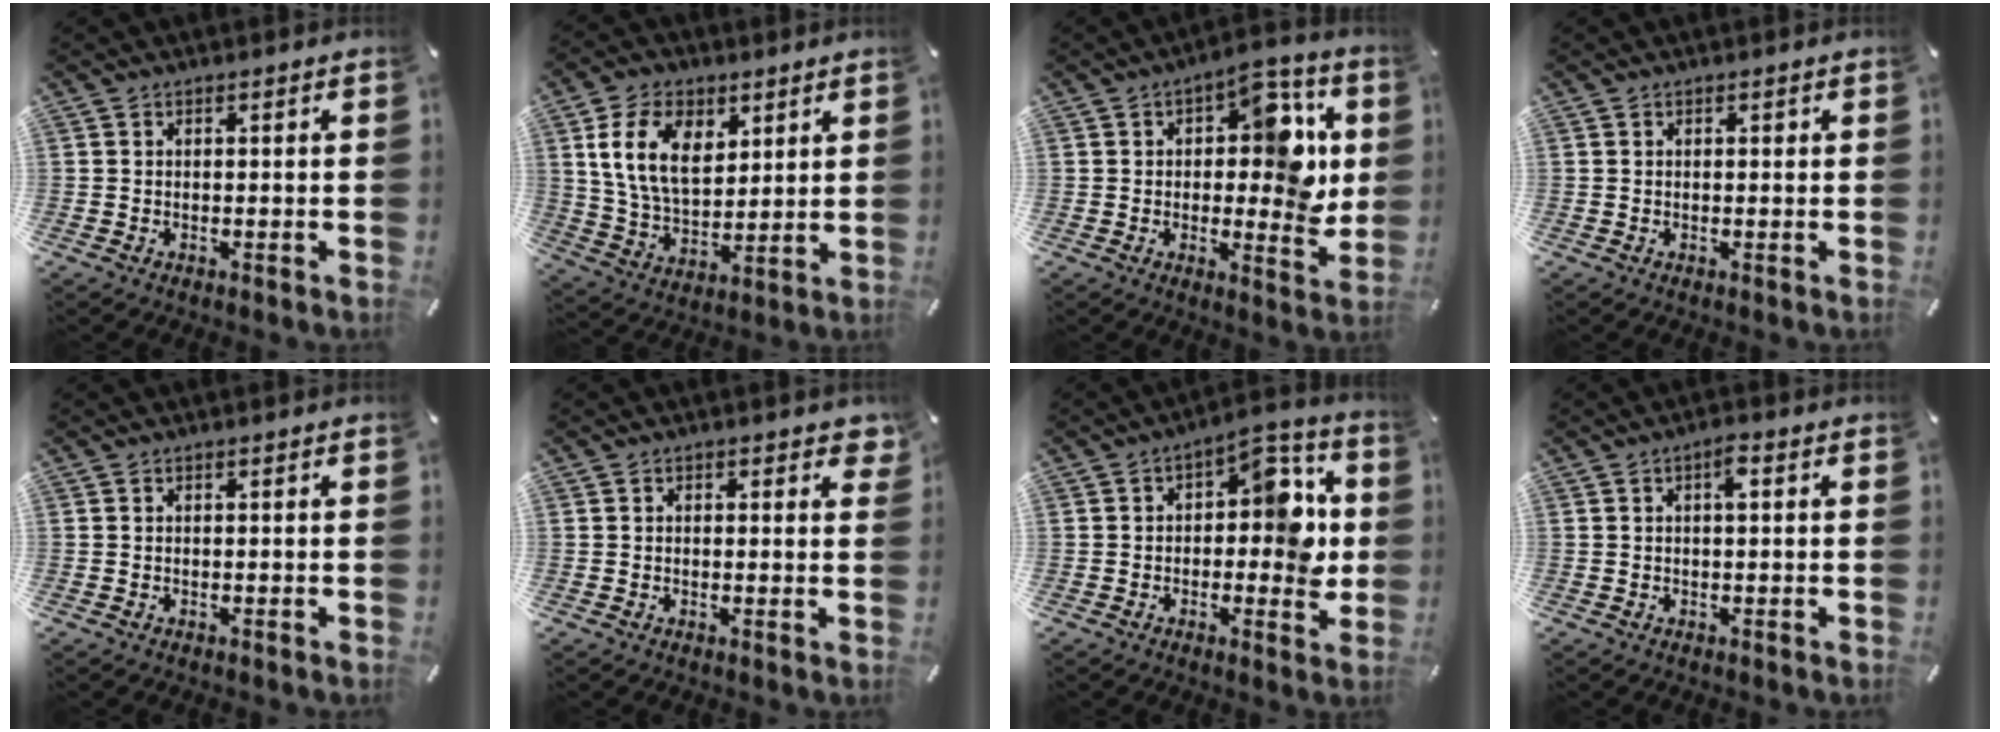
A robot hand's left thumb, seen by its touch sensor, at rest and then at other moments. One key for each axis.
{"total": 13.5, "fx": 5.6, "fy": 9.0, "fz": 8.4, "tx": -0.181, "ty": -0.006, "tz": 0.101}
{"total": 12.5, "fx": 2.9, "fy": 6.5, "fz": 10.2, "tx": -0.112, "ty": -0.023, "tz": 0.043}
{"total": 0.6, "fx": 0.0, "fy": 0.6, "fz": 0.1, "tx": -0.005, "ty": 0.004, "tz": 0.000}
{"total": 0.0}
{"total": 1.4, "fx": 0.6, "fy": 1.0, "fz": 0.8, "tx": -0.006, "ty": 0.000, "tz": 0.006}
{"total": 10.8, "fx": 0.9, "fy": 6.2, "fz": 8.8, "tx": -0.099, "ty": -0.015, "tz": 0.009}
{"total": 2.8, "fx": 0.7, "fy": 1.0, "fz": 2.6, "tx": -0.037, "ty": 0.003, "tz": 0.005}